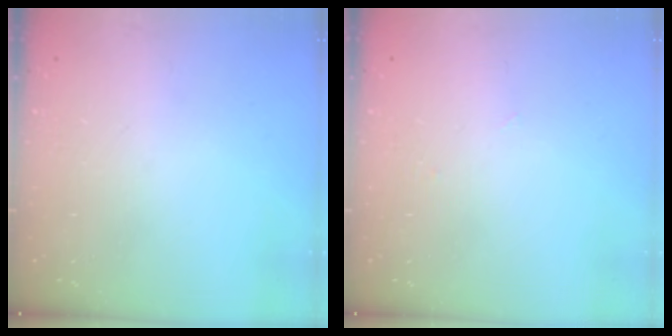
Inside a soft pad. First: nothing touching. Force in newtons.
{"total": 3.2, "press": 3.2, "slide": 0.4}